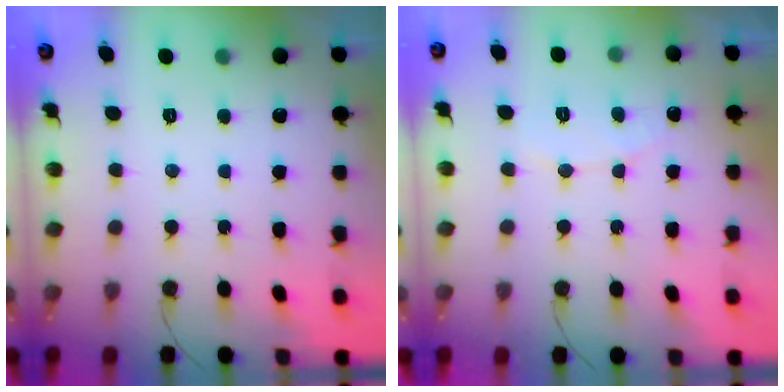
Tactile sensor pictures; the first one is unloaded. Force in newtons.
{"total": 5.2, "press": 5.2, "slide": 0.4}